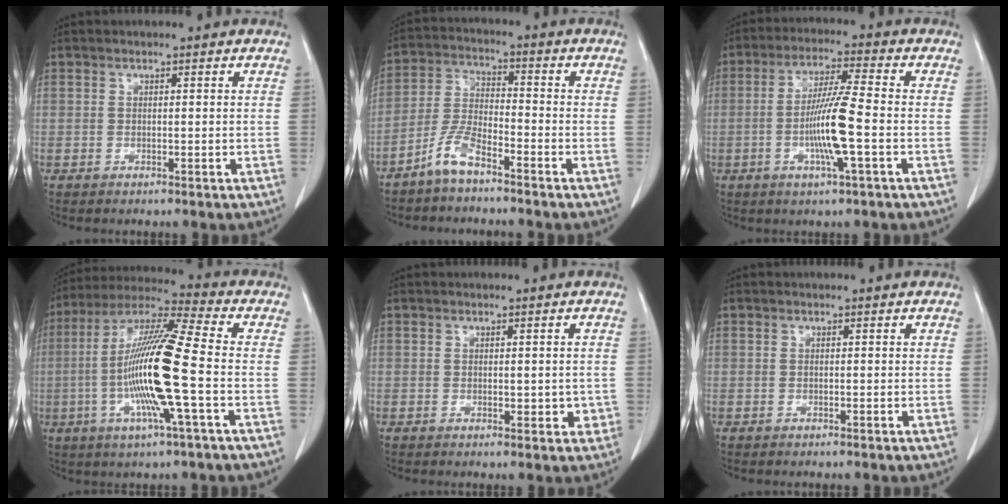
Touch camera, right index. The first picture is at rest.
{"total": 6.0, "force": [-4.5, 1.2, 3.7], "torque": [-0.090, -0.004, -0.095]}
{"total": 9.4, "force": [-2.1, -0.3, 9.2], "torque": [-0.178, -0.007, -0.043]}
{"total": 16.5, "force": [-2.9, 0.0, 16.3], "torque": [-0.323, -0.004, -0.065]}
{"total": 2.5, "force": [-0.1, 1.3, 2.1], "torque": [-0.020, -0.002, 0.004]}
{"total": 0.0}